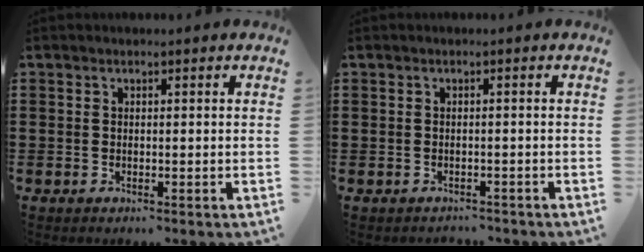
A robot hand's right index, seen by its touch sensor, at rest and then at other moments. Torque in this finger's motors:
{"motor_torque": [-1.19, 0.95, -0.93, -0.19]}